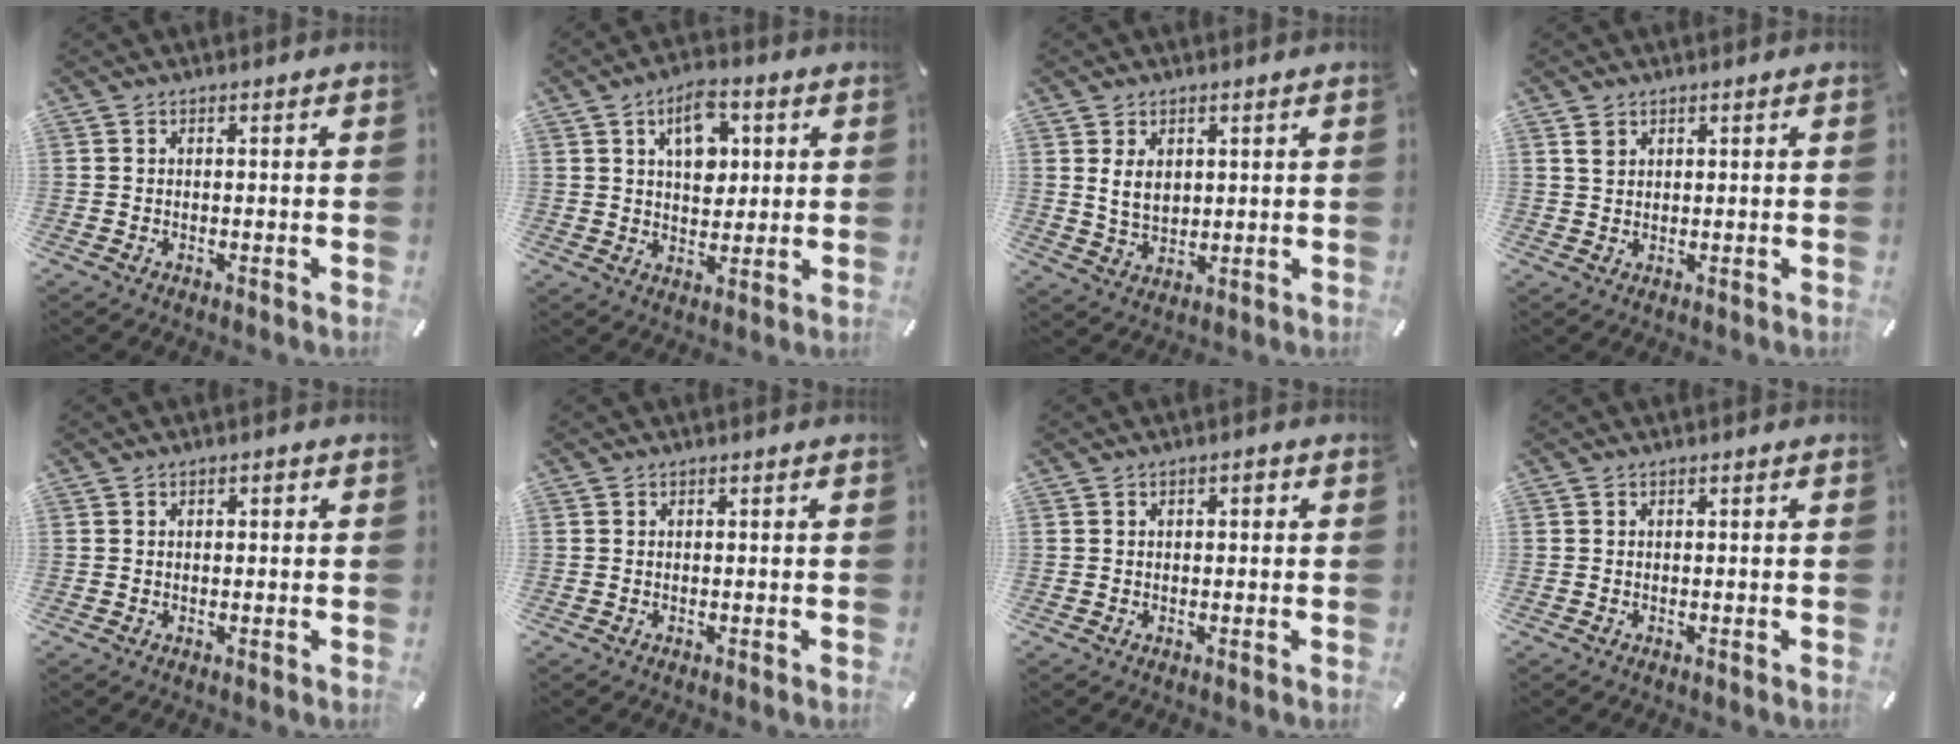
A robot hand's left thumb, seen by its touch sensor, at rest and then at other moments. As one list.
[{"total": 9.7, "force": [3.5, 6.4, 6.4], "torque": [-0.090, -0.001, 0.058]}, {"total": 5.2, "force": [1.8, 3.9, 3.1], "torque": [-0.066, -0.005, 0.027]}, {"total": 2.2, "force": [1.3, 1.5, 0.9], "torque": [-0.014, -0.002, 0.023]}, {"total": 0.9, "force": [0.2, 0.6, 0.6], "torque": [-0.014, 0.007, 0.002]}, {"total": 0.0}, {"total": 1.3, "force": [0.2, 0.9, 1.0], "torque": [-0.021, 0.008, 0.001]}, {"total": 0.0}]